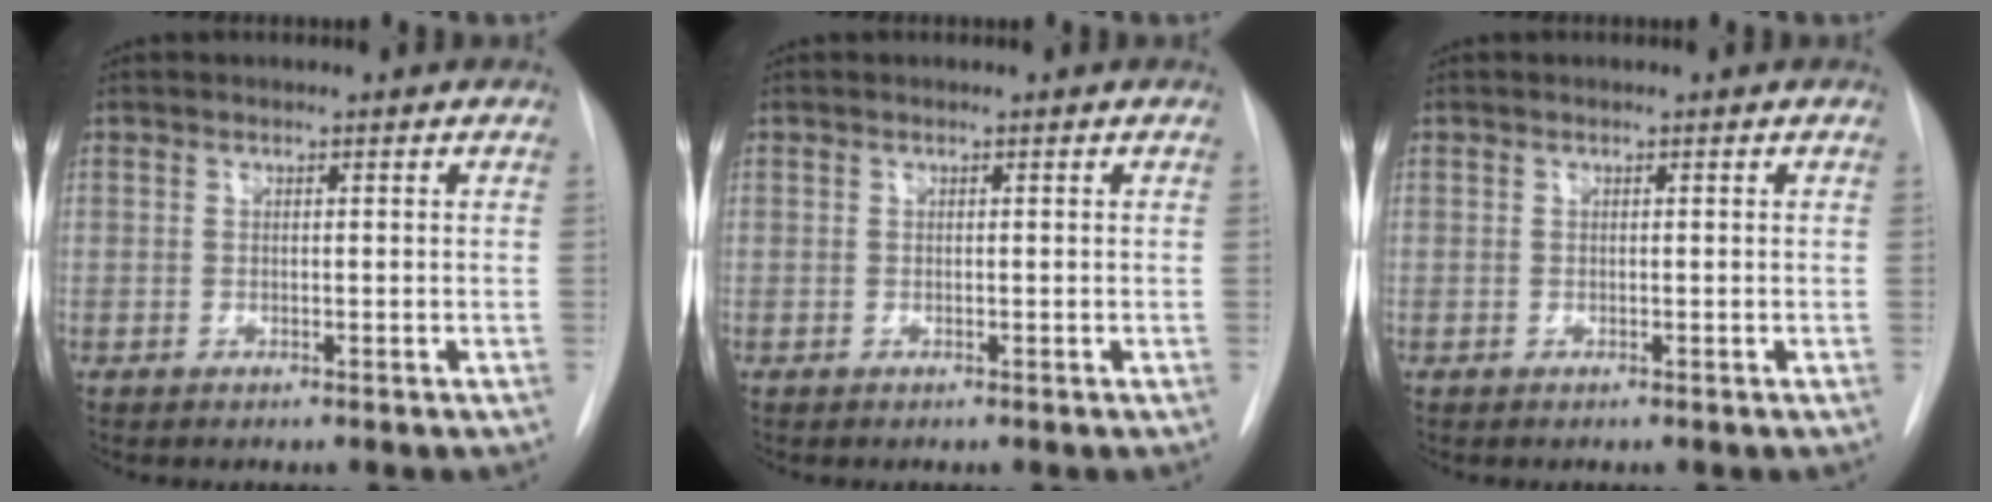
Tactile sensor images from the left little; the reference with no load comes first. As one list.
[{"total": 0.0}, {"total": 0.0}]